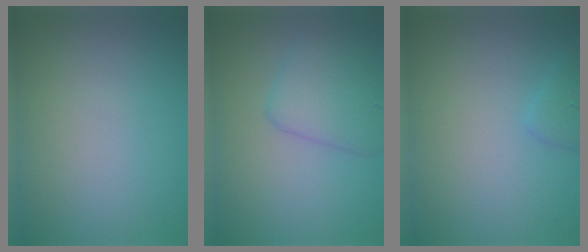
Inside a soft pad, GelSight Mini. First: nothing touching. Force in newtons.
{"total": 3.5, "press": 3.5, "slide": 0.1}
{"total": 1.2, "press": 1.2, "slide": 0.1}